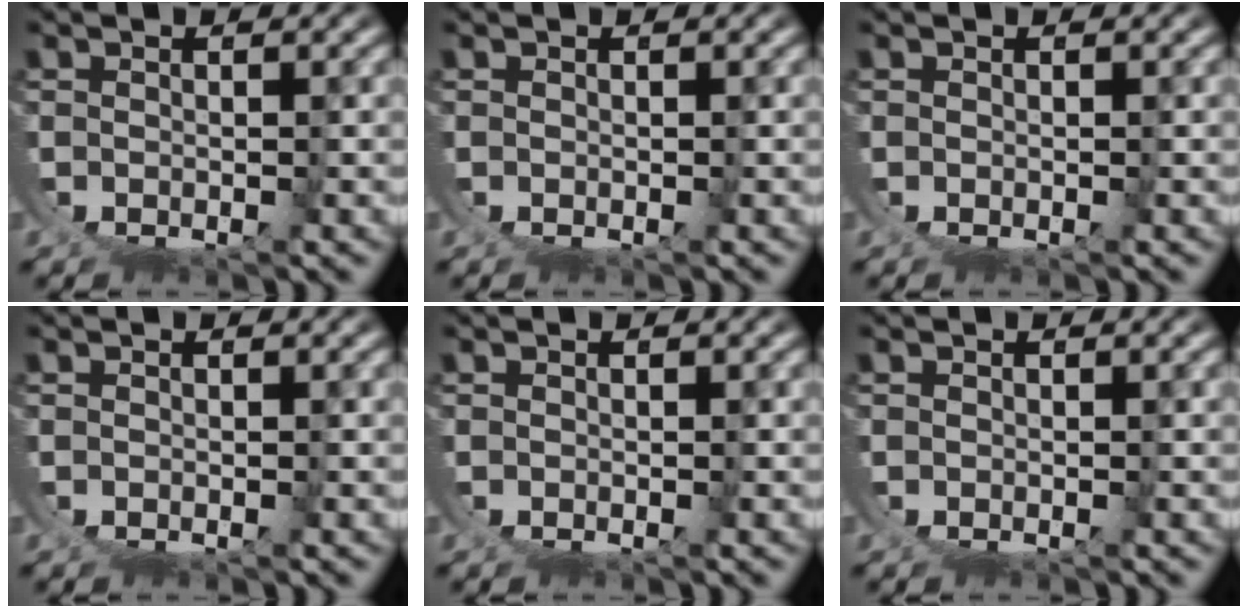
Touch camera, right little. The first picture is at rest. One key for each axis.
{"total": 0.0}
{"total": 0.0}
{"total": 0.0}
{"total": 0.0}
{"total": 0.0}